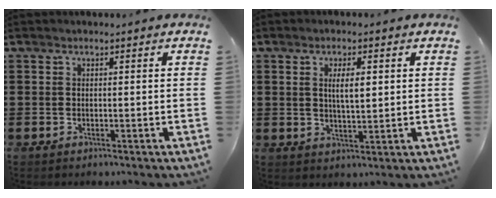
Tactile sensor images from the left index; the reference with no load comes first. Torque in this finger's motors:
{"motor_torque": [0.53, -0.15, 0.16, 0.12]}